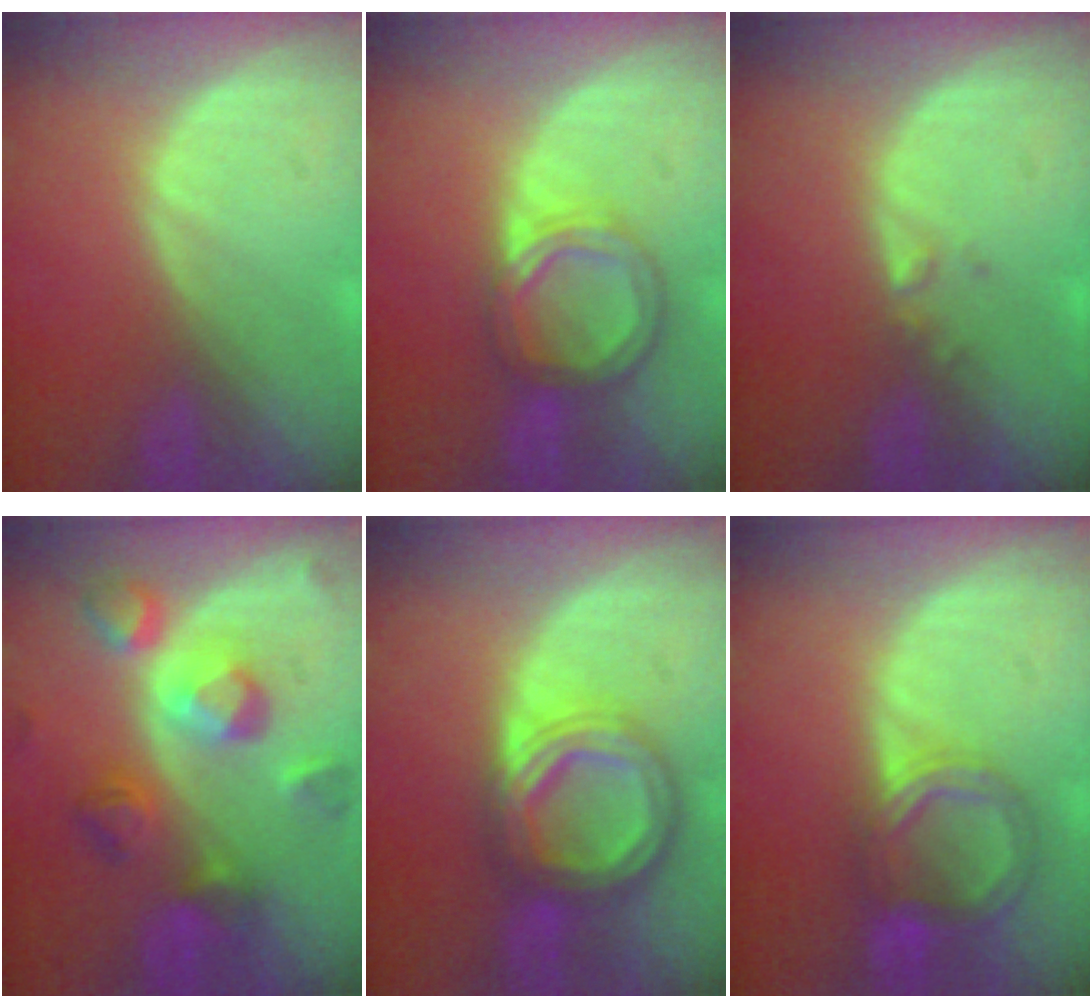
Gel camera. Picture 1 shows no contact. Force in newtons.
{"total": 6.2, "press": 5.8, "slide": 2.4}
{"total": 1.0, "press": 0.9, "slide": 0.5}
{"total": 8.9, "press": 8.9, "slide": 0.4}
{"total": 8.5, "press": 8.5, "slide": 0.6}
{"total": 6.1, "press": 5.8, "slide": 2.0}